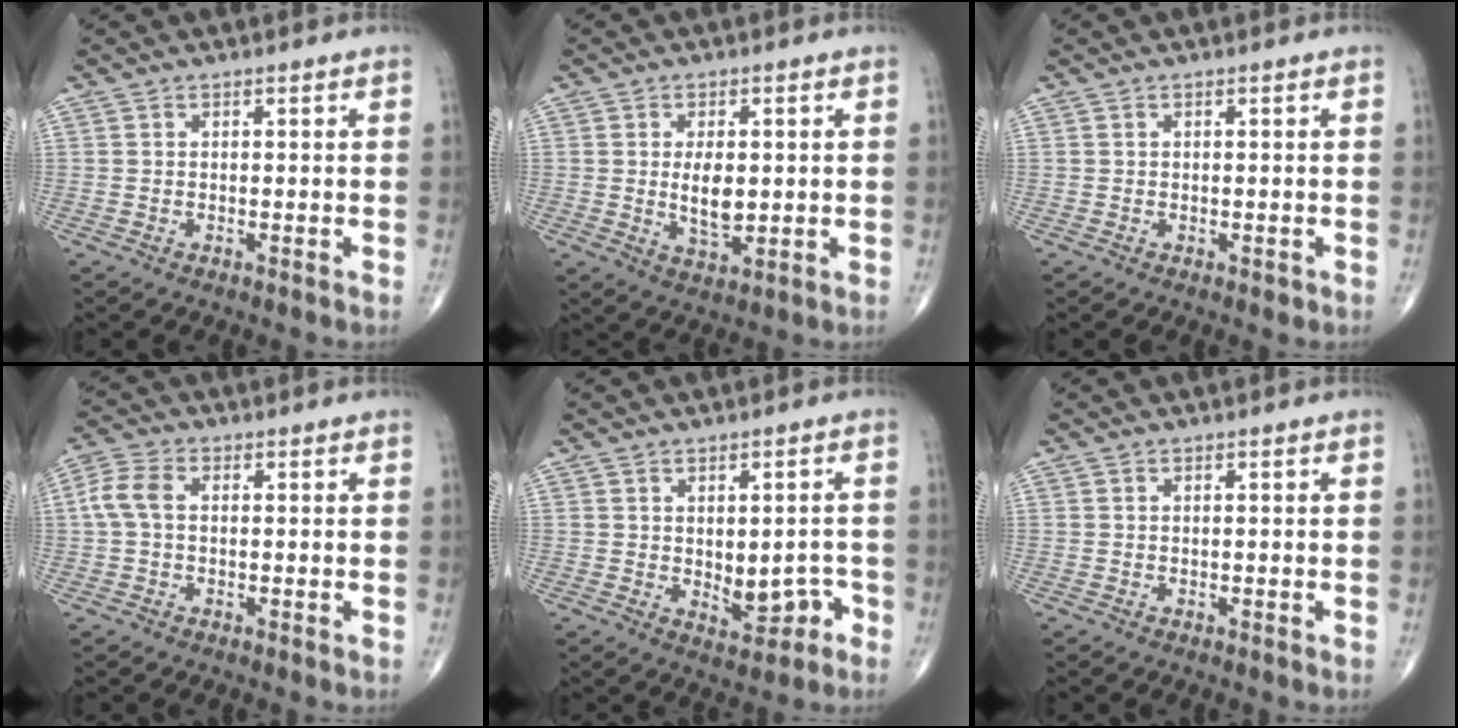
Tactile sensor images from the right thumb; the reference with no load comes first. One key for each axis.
{"total": 6.3, "fx": 0.2, "fy": 3.2, "fz": 5.4, "tx": -0.083, "ty": -0.011, "tz": 0.009}
{"total": 0.5, "fx": -0.2, "fy": 0.3, "fz": 0.4, "tx": 0.000, "ty": 0.001, "tz": -0.003}
{"total": 5.2, "fx": 0.3, "fy": 3.4, "fz": 4.0, "tx": -0.096, "ty": 0.016, "tz": 0.000}
{"total": 6.2, "fx": -1.3, "fy": 3.6, "fz": 4.9, "tx": -0.036, "ty": 0.011, "tz": -0.007}
{"total": 0.0}